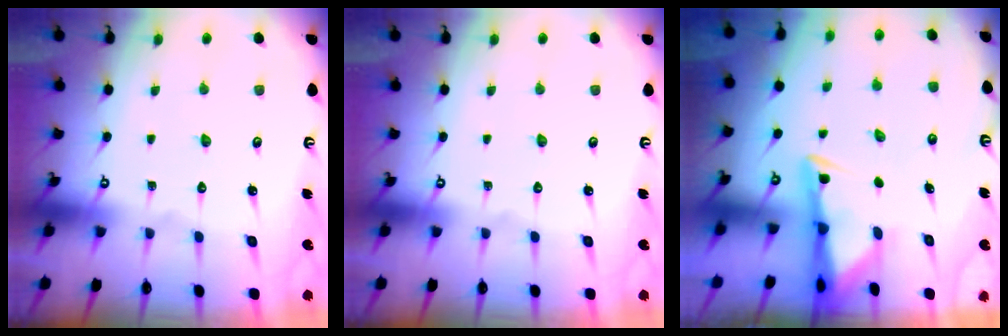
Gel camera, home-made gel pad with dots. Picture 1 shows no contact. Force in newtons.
{"total": 0.0}
{"total": 2.9, "press": 2.8, "slide": 0.6}